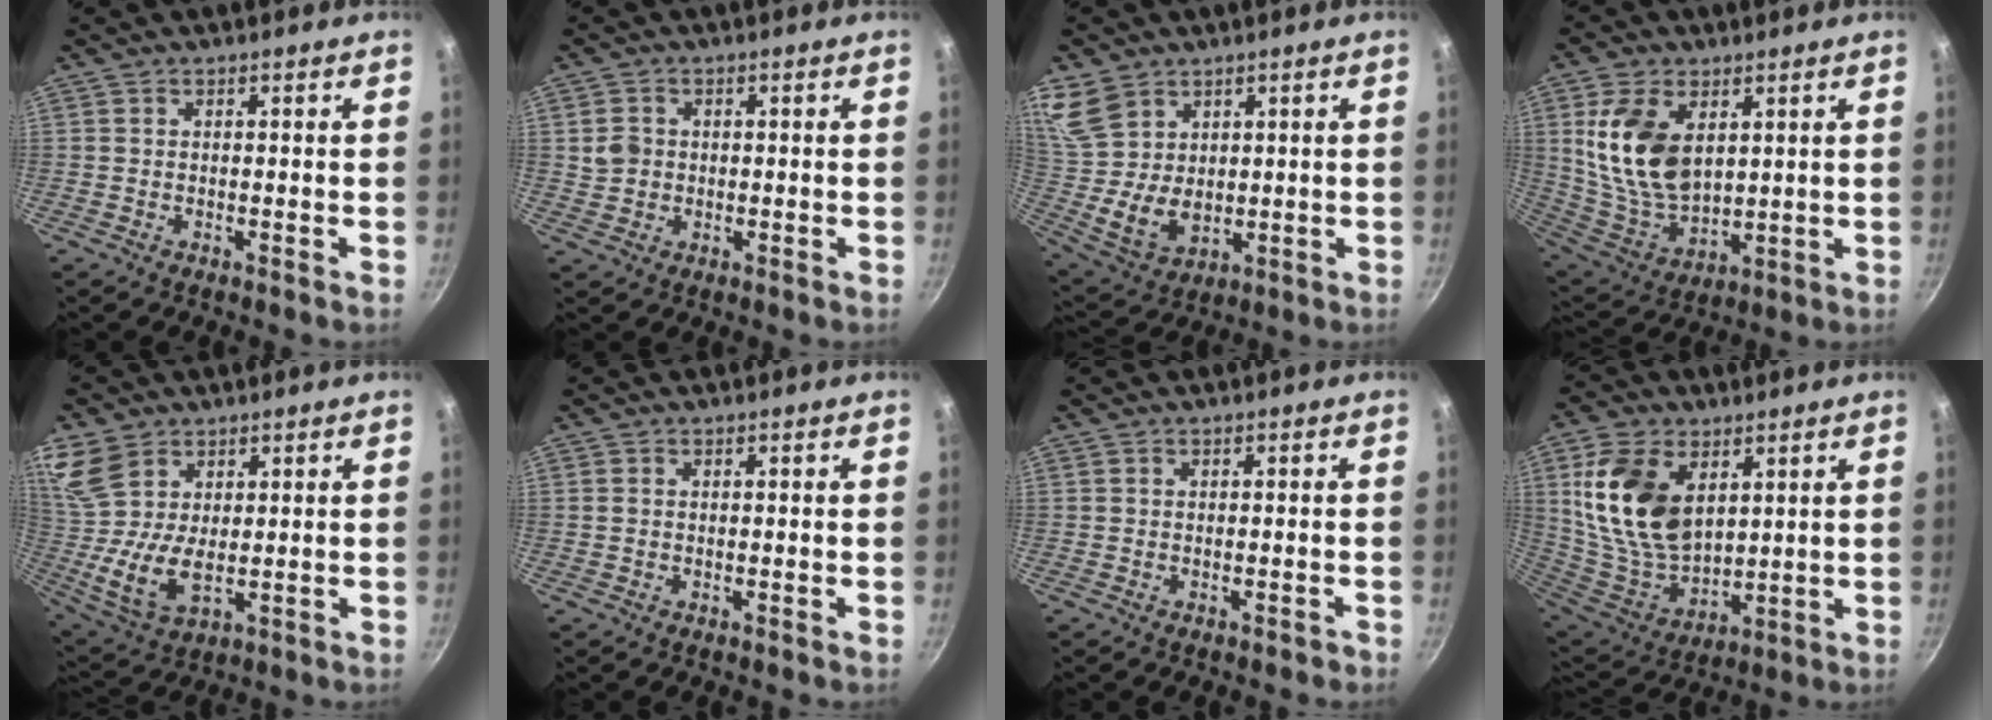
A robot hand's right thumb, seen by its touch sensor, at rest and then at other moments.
{"total": 3.8, "force": [0.3, 3.4, 1.8], "torque": [-0.021, 0.007, 0.005]}
{"total": 13.8, "force": [6.8, 10.1, 6.4], "torque": [-0.110, -0.036, 0.153]}
{"total": 16.1, "force": [4.4, 9.9, 11.9], "torque": [-0.211, -0.033, 0.098]}
{"total": 13.5, "force": [5.2, 8.8, 8.9], "torque": [-0.173, -0.022, 0.110]}
{"total": 0.6, "force": [0.1, 0.5, 0.2], "torque": [-0.004, 0.003, 0.001]}
{"total": 0.6, "force": [-0.4, 0.3, 0.3], "torque": [0.000, 0.011, 0.003]}
{"total": 18.7, "force": [5.9, 11.8, 13.3], "torque": [-0.235, -0.034, 0.126]}